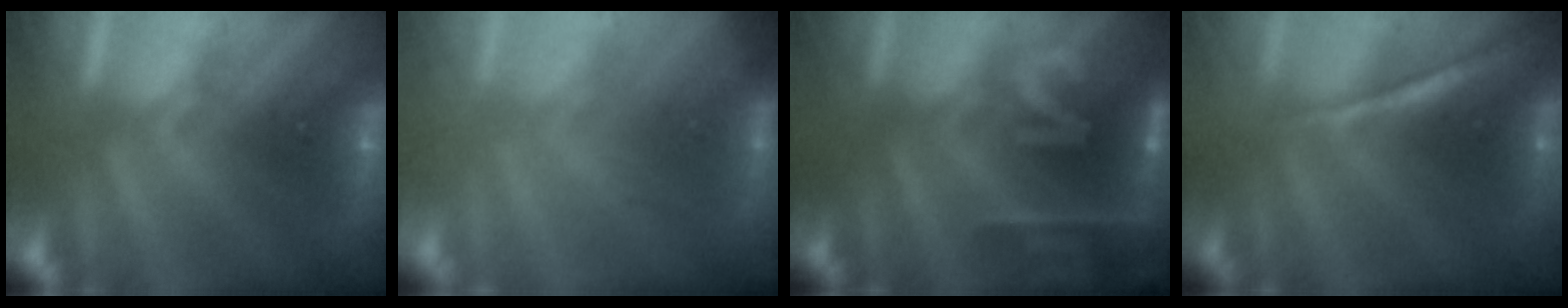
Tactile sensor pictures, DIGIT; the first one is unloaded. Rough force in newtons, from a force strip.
{"total": 2.7}
{"total": 2.3}
{"total": 1.4}